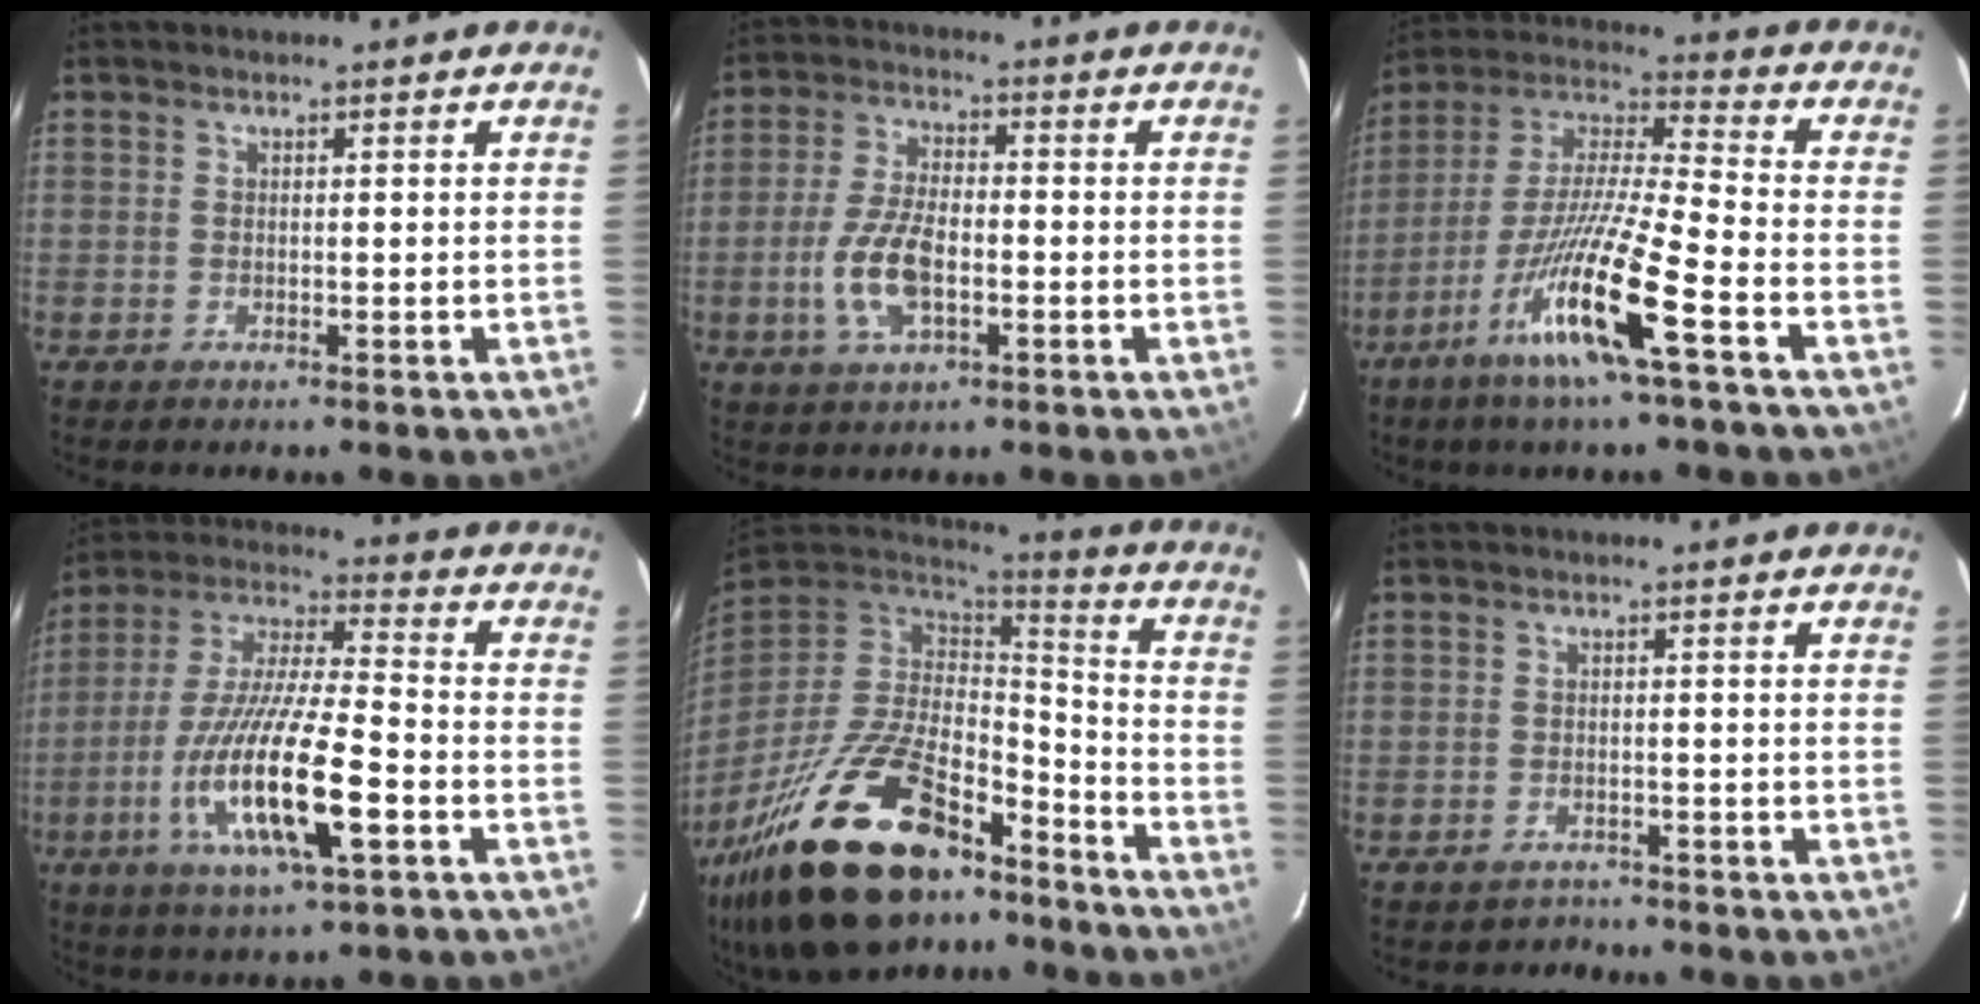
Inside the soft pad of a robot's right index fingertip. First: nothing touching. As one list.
[{"total": 9.5, "force": [-2.7, 4.5, 7.9], "torque": [-0.169, -0.001, -0.047]}, {"total": 16.5, "force": [-8.7, 0.6, 14.0], "torque": [-0.279, -0.024, -0.173]}, {"total": 18.7, "force": [-6.7, 3.7, 17.0], "torque": [-0.339, -0.025, -0.124]}, {"total": 29.2, "force": [-19.4, 12.7, 17.8], "torque": [-0.352, -0.025, -0.309]}, {"total": 3.0, "force": [-2.5, 1.7, -0.2], "torque": [-0.005, 0.010, -0.039]}]